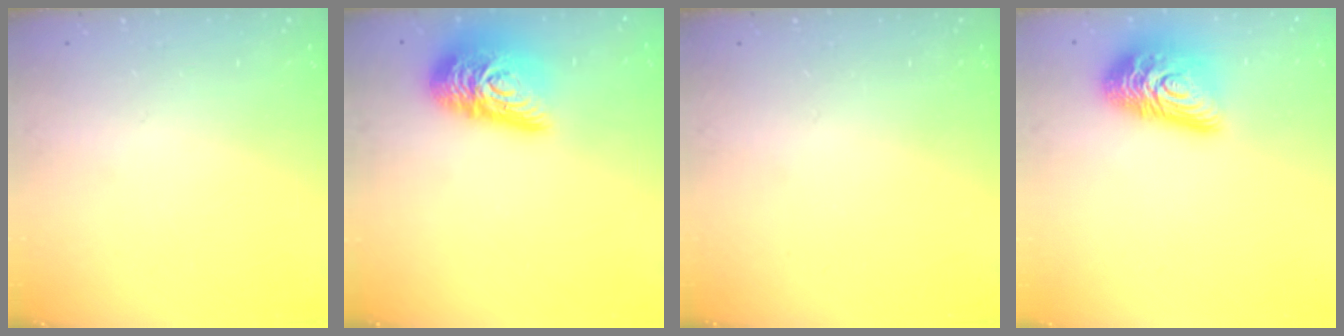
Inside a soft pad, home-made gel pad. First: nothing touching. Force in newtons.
{"total": 17.3, "press": 17.3, "slide": 1.1}
{"total": 0.0}
{"total": 17.1, "press": 17.1, "slide": 1.1}